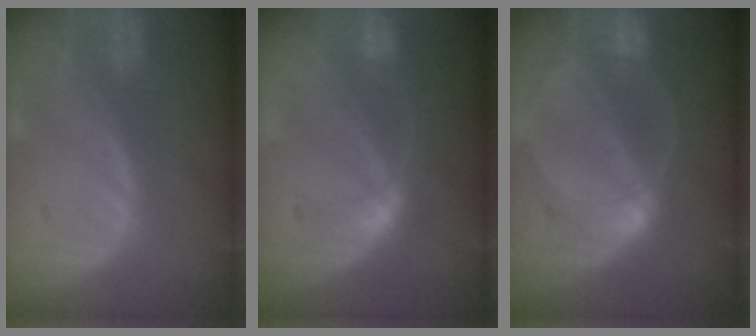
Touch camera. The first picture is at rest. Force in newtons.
{"total": 5.3, "press": 4.9, "slide": 2.1}
{"total": 6.8, "press": 6.0, "slide": 3.2}